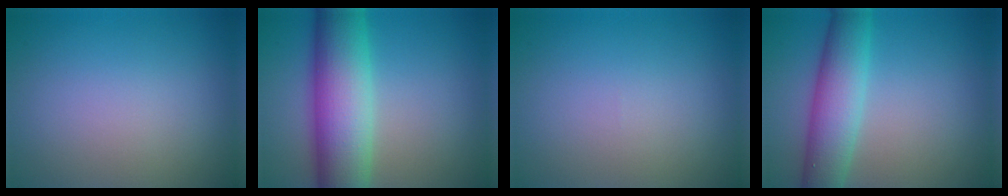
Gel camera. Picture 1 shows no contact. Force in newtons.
{"total": 10.7, "press": 10.7, "slide": 0.2}
{"total": 0.0}
{"total": 6.3, "press": 6.3, "slide": 0.3}